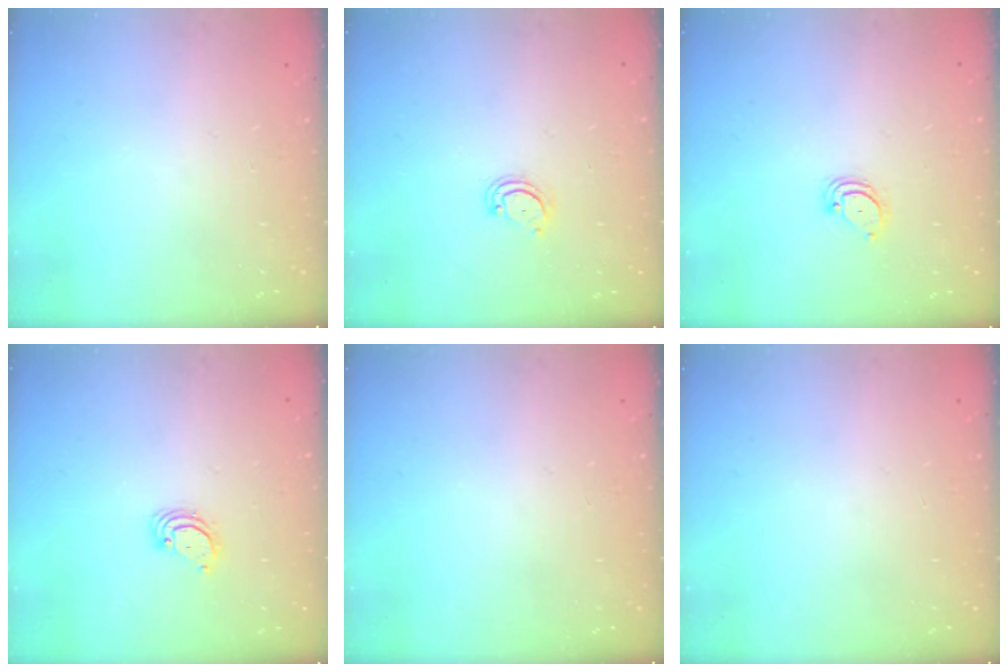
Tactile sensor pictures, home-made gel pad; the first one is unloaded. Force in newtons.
{"total": 4.1, "press": 4.0, "slide": 0.4}
{"total": 3.9, "press": 3.9, "slide": 0.2}
{"total": 3.4, "press": 3.4, "slide": 0.1}
{"total": 0.0}
{"total": 0.0}